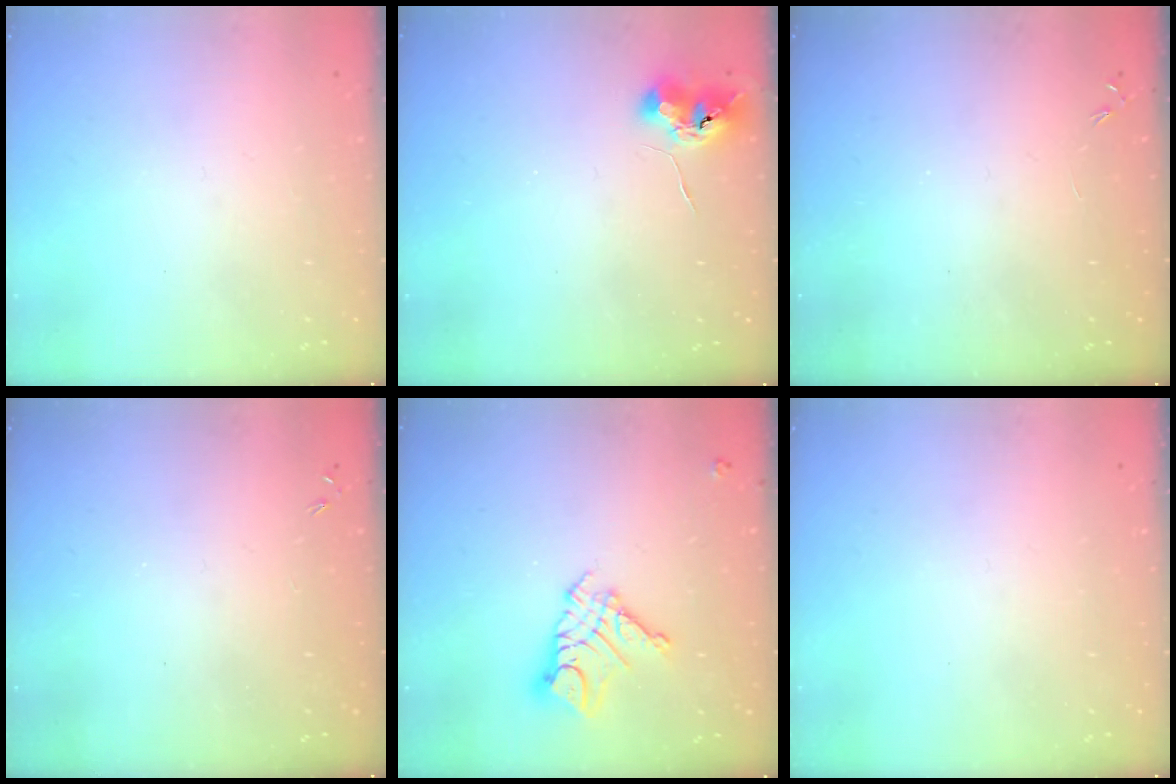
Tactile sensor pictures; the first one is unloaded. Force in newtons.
{"total": 8.1, "press": 8.0, "slide": 1.0}
{"total": 0.0}
{"total": 0.0}
{"total": 10.3, "press": 10.3, "slide": 1.0}
{"total": 0.0}